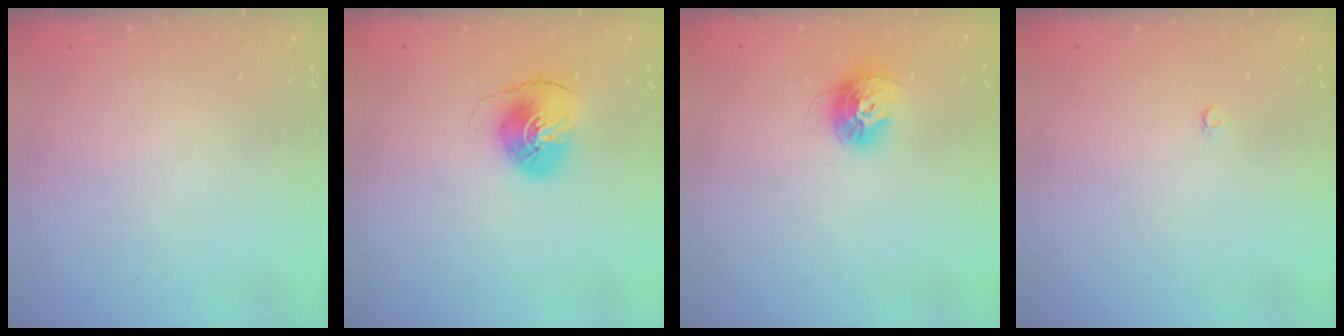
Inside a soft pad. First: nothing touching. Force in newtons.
{"total": 7.7, "press": 7.7, "slide": 0.7}
{"total": 11.9, "press": 11.9, "slide": 0.9}
{"total": 2.4, "press": 2.4, "slide": 0.2}